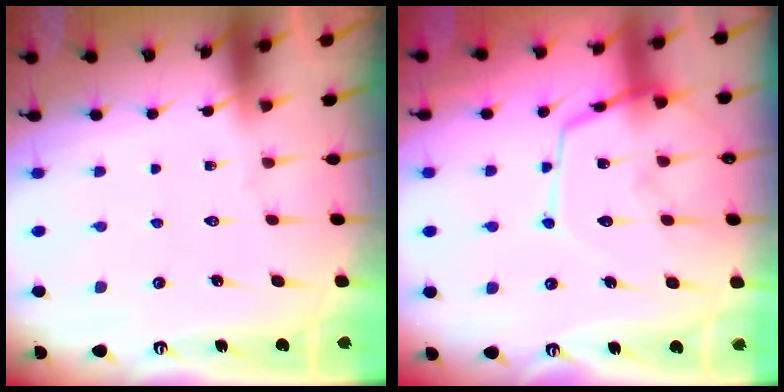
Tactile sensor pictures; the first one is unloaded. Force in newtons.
{"total": 14.1, "press": 14.0, "slide": 1.3}